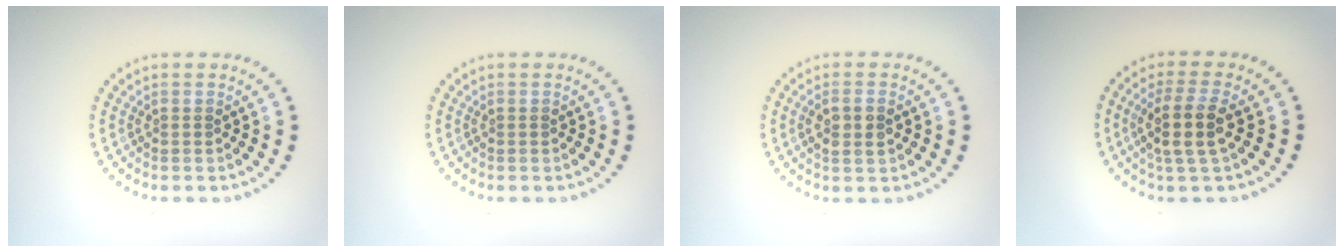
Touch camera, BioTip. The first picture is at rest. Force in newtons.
{"total": 0.0}
{"total": 2.3, "press": 2.2, "slide": 0.8}
{"total": 3.5, "press": 3.0, "slide": 1.7}